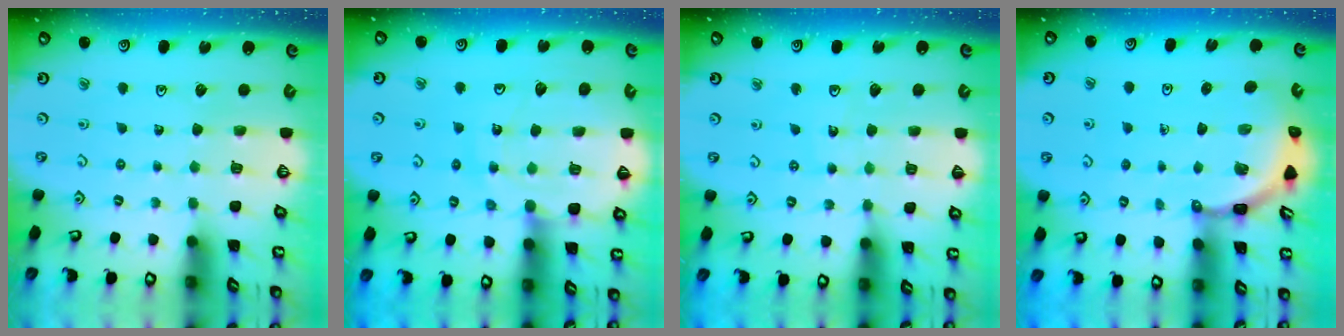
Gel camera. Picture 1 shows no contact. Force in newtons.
{"total": 14.4, "press": 14.3, "slide": 1.8}
{"total": 5.6, "press": 5.1, "slide": 2.4}
{"total": 3.6, "press": 3.6, "slide": 0.2}